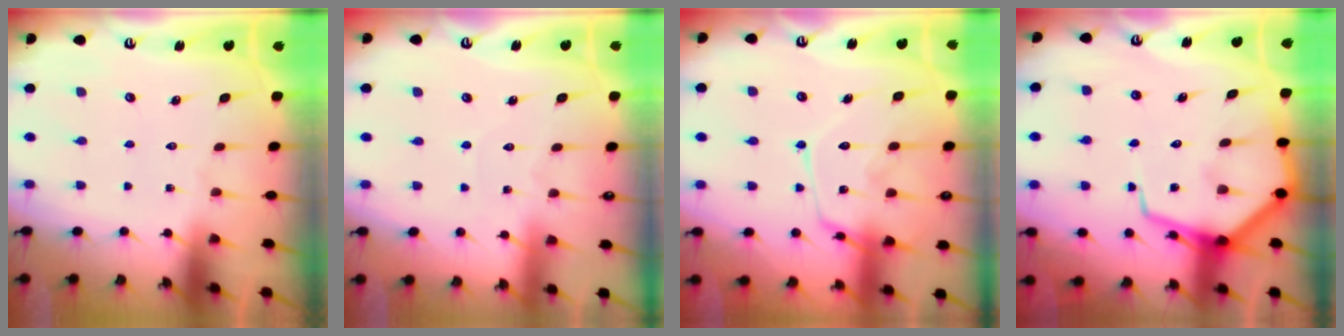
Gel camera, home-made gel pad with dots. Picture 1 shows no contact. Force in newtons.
{"total": 2.8, "press": 2.8, "slide": 0.3}
{"total": 17.4, "press": 17.3, "slide": 1.3}
{"total": 10.3, "press": 10.3, "slide": 1.1}